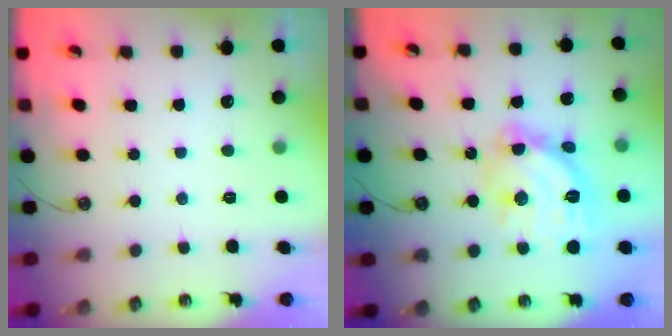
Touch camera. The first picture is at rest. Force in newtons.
{"total": 16.2, "press": 16.2, "slide": 1.7}